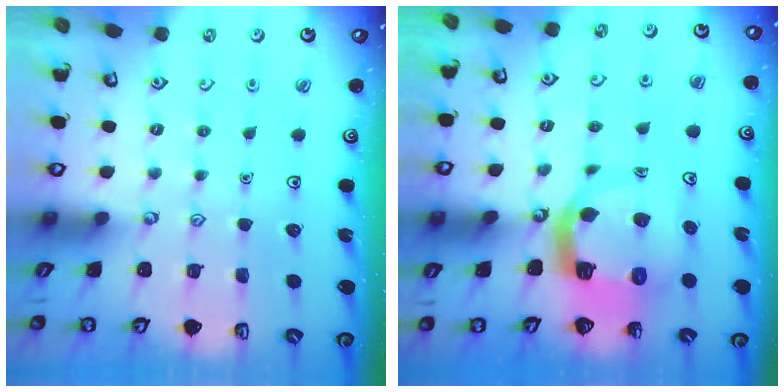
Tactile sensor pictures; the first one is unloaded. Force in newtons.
{"total": 9.5, "press": 9.4, "slide": 1.2}